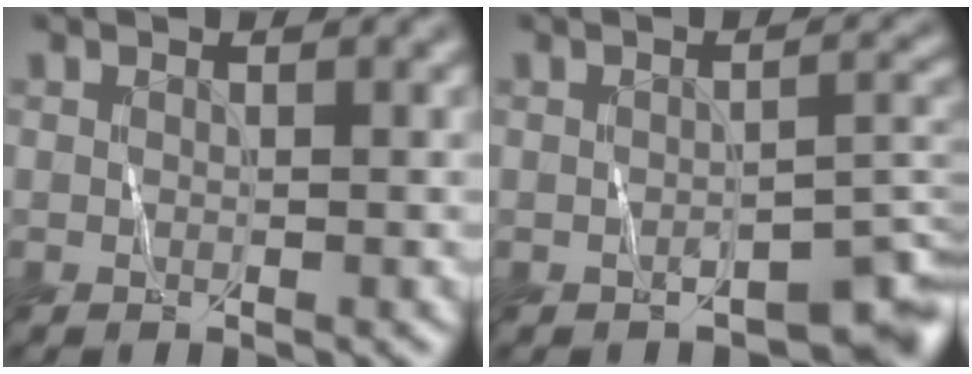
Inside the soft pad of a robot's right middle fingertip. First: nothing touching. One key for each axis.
{"total": 3.4, "fx": -2.1, "fy": 1.5, "fz": 2.1, "tx": -0.018, "ty": -0.001, "tz": -0.025}